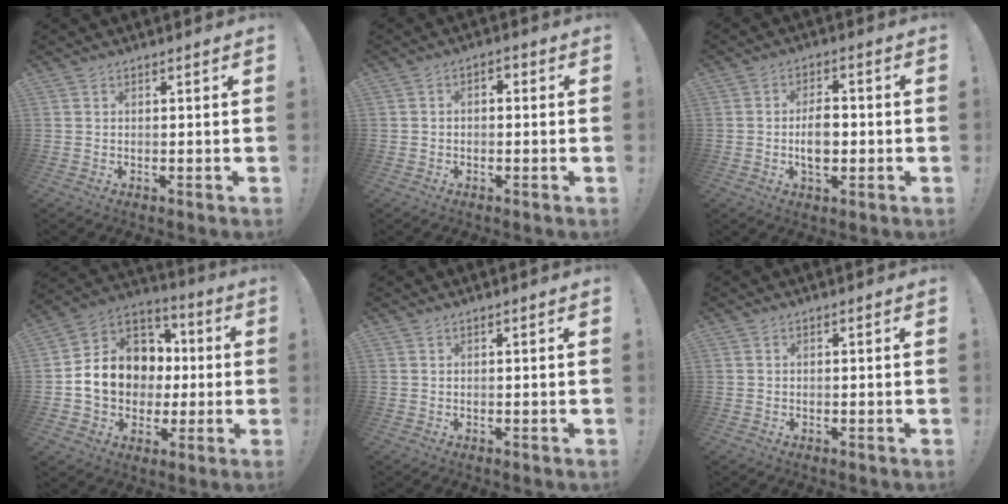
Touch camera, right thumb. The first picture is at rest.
{"total": 2.3, "force": [-1.4, 1.4, 1.2], "torque": [-0.012, 0.006, -0.028]}
{"total": 7.4, "force": [-1.2, 4.5, 5.7], "torque": [-0.093, 0.003, -0.025]}
{"total": 14.9, "force": [-0.1, 12.7, 7.8], "torque": [-0.116, 0.008, 0.014]}
{"total": 0.0}
{"total": 0.0}